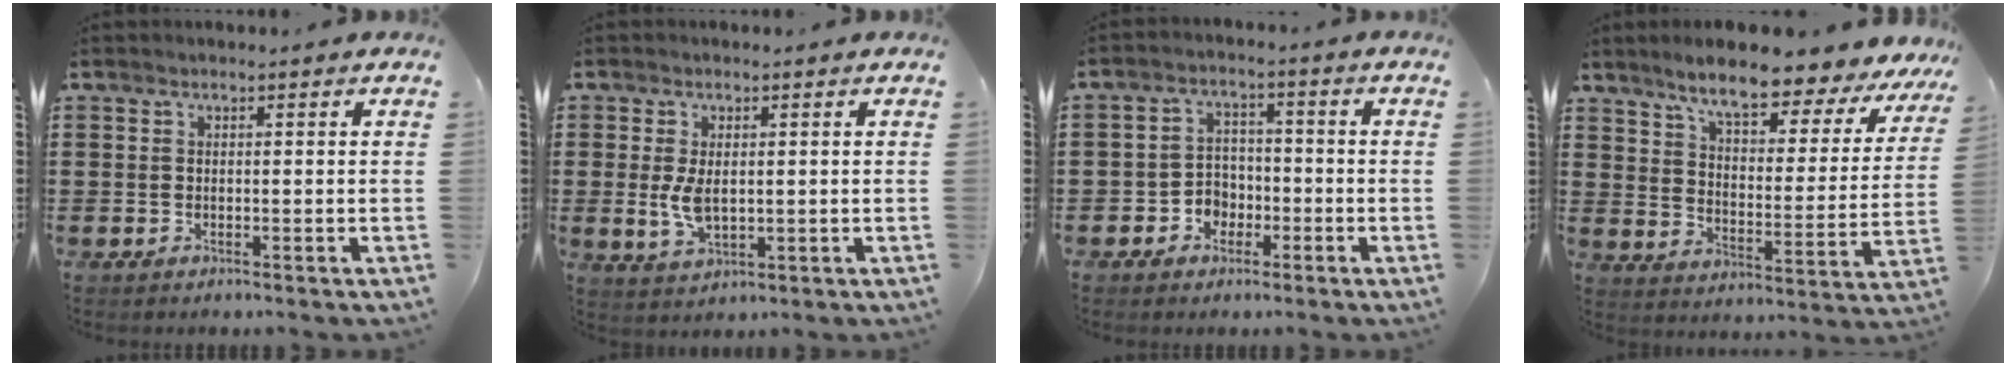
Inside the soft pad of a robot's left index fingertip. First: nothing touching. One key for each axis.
{"total": 4.5, "fx": 0.1, "fy": 2.4, "fz": 3.8, "tx": -0.096, "ty": -0.003, "tz": -0.004}
{"total": 4.0, "fx": -2.2, "fy": 3.1, "fz": 1.1, "tx": -0.029, "ty": 0.011, "tz": -0.047}
{"total": 8.2, "fx": 7.1, "fy": 0.7, "fz": 4.0, "tx": -0.092, "ty": -0.044, "tz": 0.114}